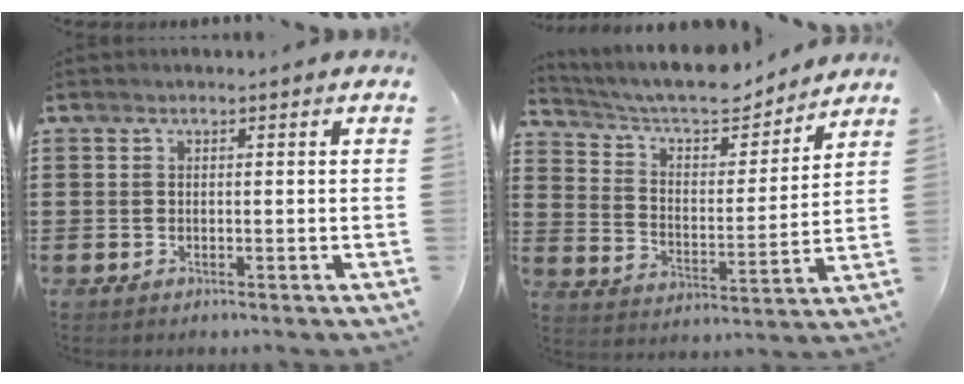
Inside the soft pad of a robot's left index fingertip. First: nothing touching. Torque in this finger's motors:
{"motor_torque": [1.08, -1.06, 0.28, 0.07]}